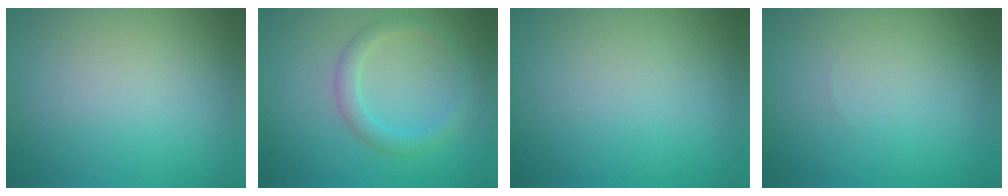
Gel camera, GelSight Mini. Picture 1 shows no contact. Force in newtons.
{"total": 2.2, "press": 2.2, "slide": 0.1}
{"total": 0.0}
{"total": 0.0}